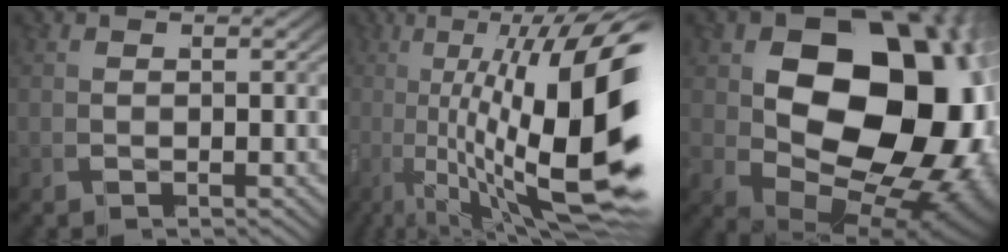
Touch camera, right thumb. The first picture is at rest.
{"total": 18.4, "force": [0.0, 10.5, 15.1], "torque": [-0.253, -0.074, 0.036]}
{"total": 24.0, "force": [1.6, 16.3, 17.6], "torque": [-0.267, -0.076, 0.061]}